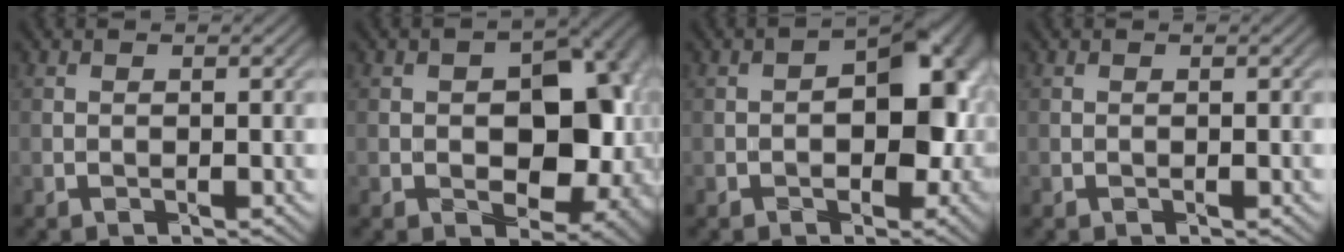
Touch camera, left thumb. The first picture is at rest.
{"total": 12.0, "force": [0.0, 7.8, 9.1], "torque": [-0.101, -0.007, 0.011]}
{"total": 8.4, "force": [-0.6, 5.3, 6.5], "torque": [-0.054, 0.007, -0.017]}
{"total": 0.0}